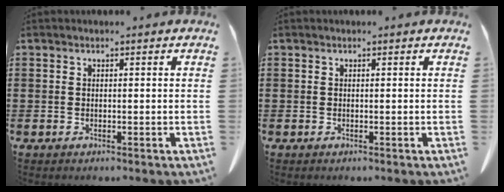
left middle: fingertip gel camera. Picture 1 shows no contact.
{"total": 0.0}